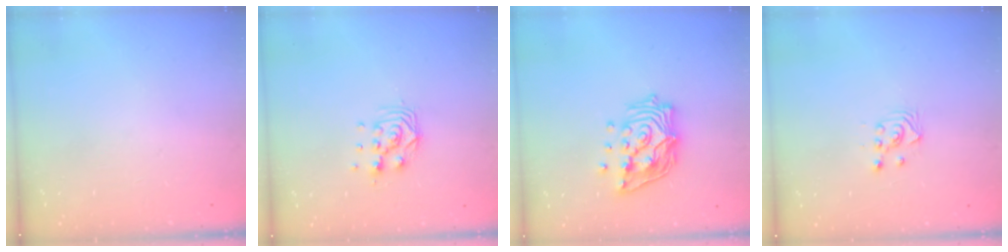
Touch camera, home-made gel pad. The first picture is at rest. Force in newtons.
{"total": 8.4, "press": 8.3, "slide": 0.8}
{"total": 15.3, "press": 15.2, "slide": 1.7}
{"total": 3.3, "press": 3.2, "slide": 0.3}